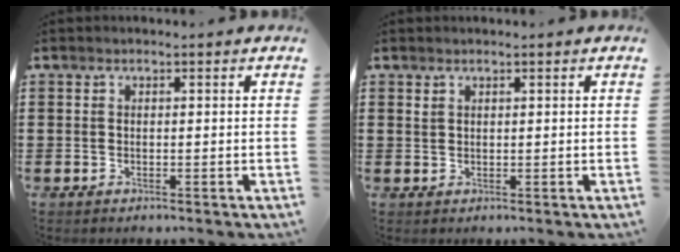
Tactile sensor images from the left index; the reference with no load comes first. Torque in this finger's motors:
{"motor_torque": [0.06, -0.06, 0.00, 0.02]}